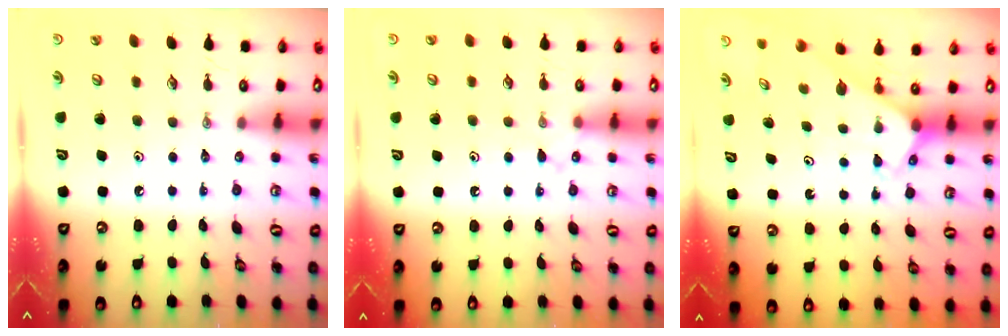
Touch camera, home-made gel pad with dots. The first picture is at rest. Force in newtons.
{"total": 8.5, "press": 8.5, "slide": 0.8}
{"total": 2.5, "press": 2.5, "slide": 0.2}